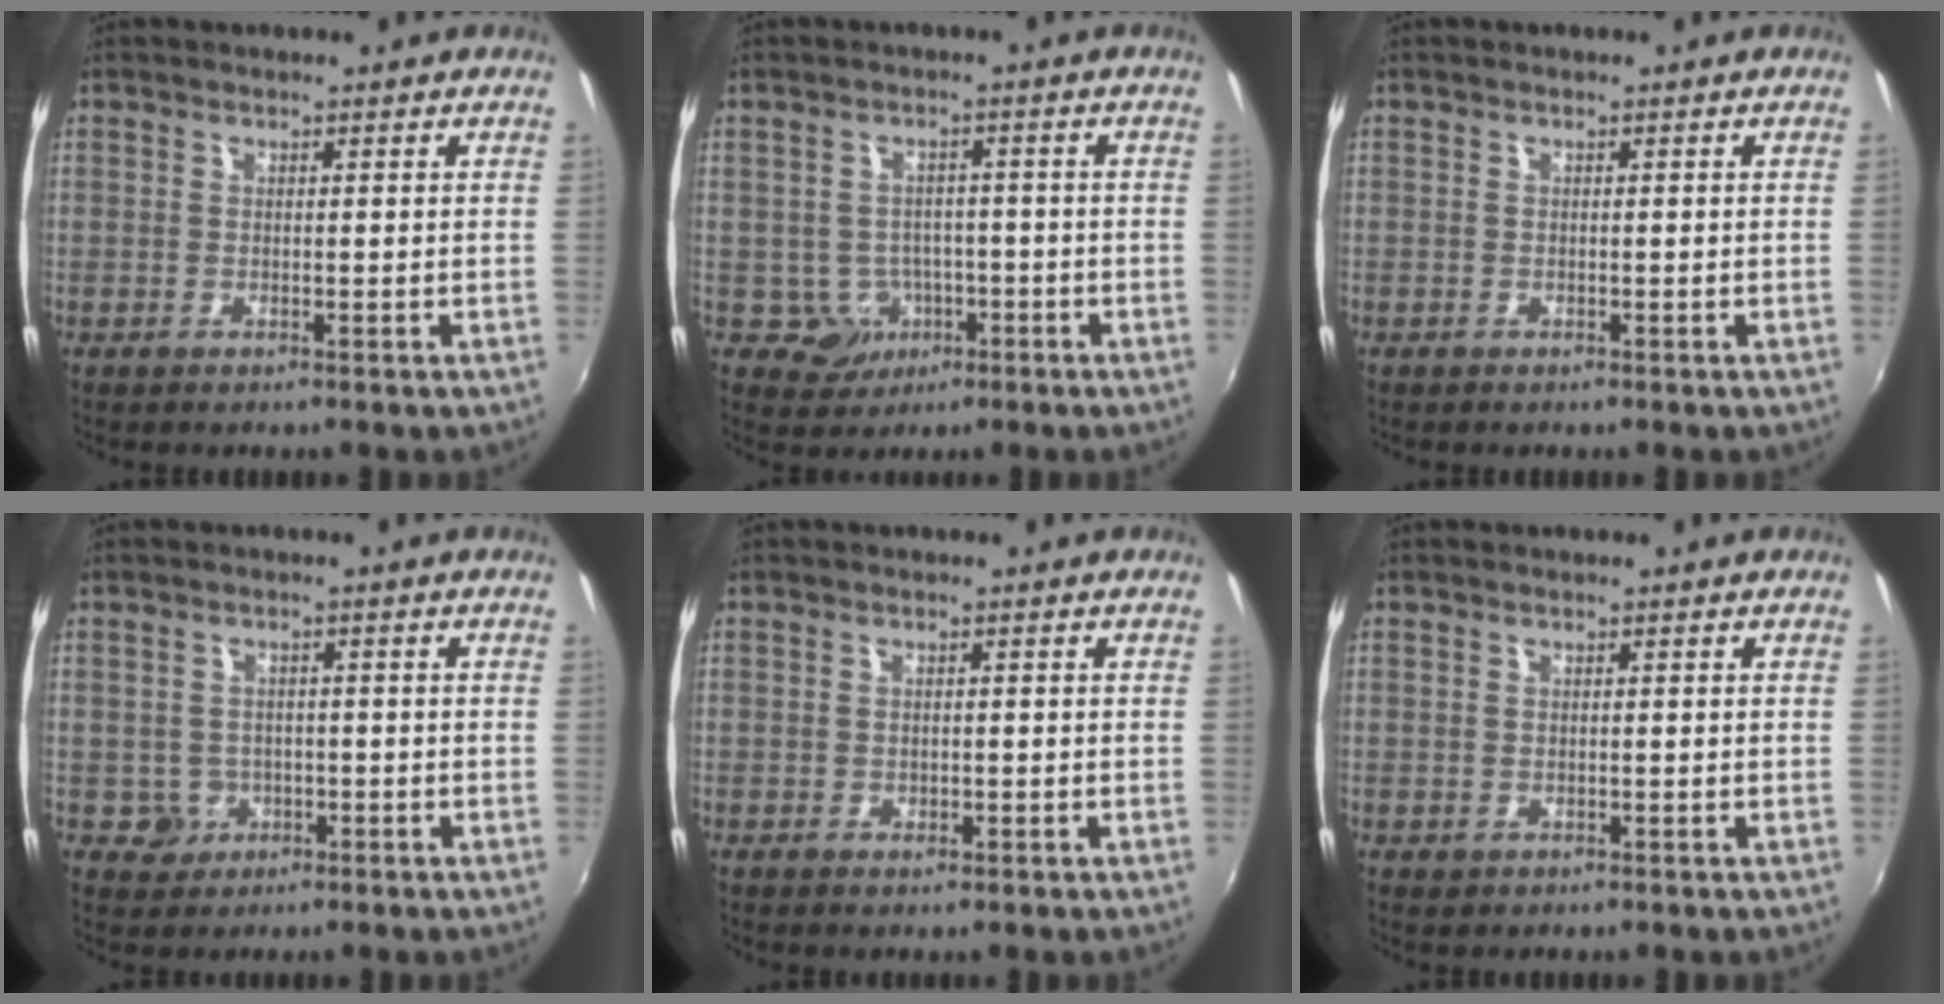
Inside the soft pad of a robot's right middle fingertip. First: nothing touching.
{"total": 5.2, "force": [-2.0, 4.8, 0.8], "torque": [-0.027, 0.013, -0.016]}
{"total": 0.0}
{"total": 3.8, "force": [-1.2, 3.5, 0.4], "torque": [-0.016, 0.006, -0.015]}
{"total": 1.2, "force": [-0.6, 0.9, 0.5], "torque": [-0.009, -0.004, -0.011]}
{"total": 0.5, "force": [-0.2, 0.5, 0.1], "torque": [0.000, -0.003, -0.003]}